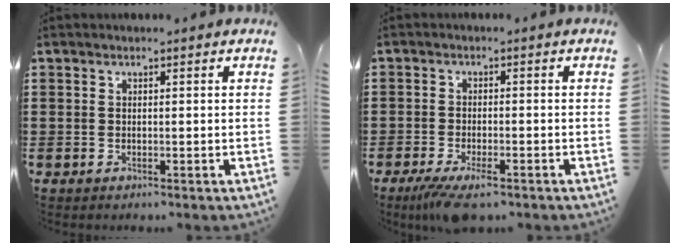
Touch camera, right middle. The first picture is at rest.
{"total": 4.2, "force": [-3.1, 1.0, 2.7], "torque": [-0.064, -0.007, -0.061]}